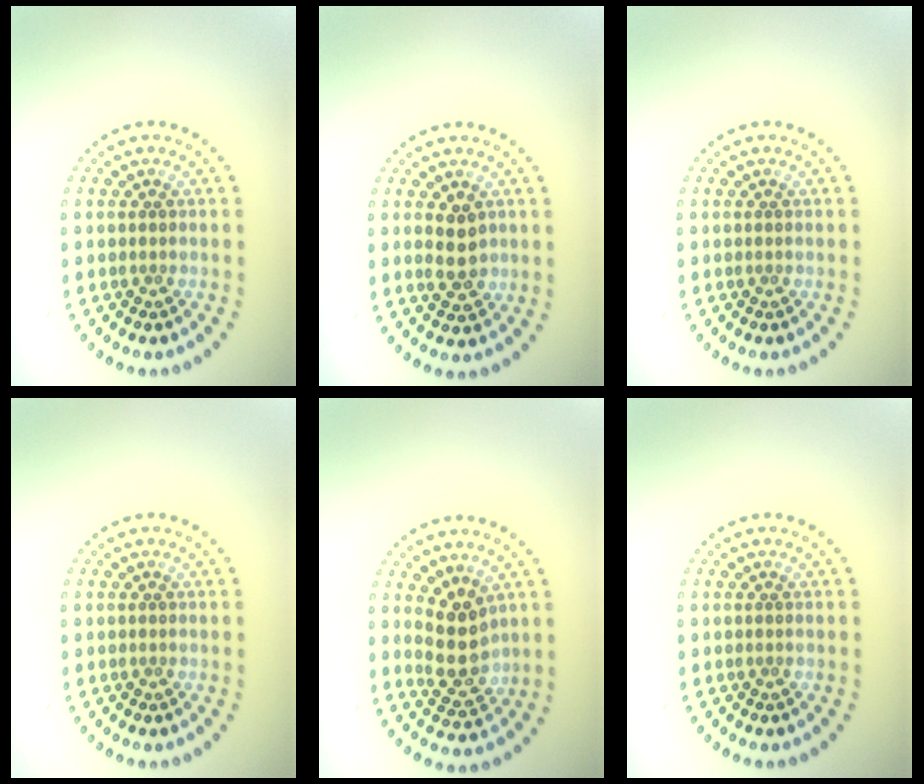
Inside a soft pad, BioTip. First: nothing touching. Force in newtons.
{"total": 2.4, "press": 2.4, "slide": 0.3}
{"total": 0.0}
{"total": 0.0}
{"total": 3.6, "press": 3.3, "slide": 1.3}
{"total": 0.0}